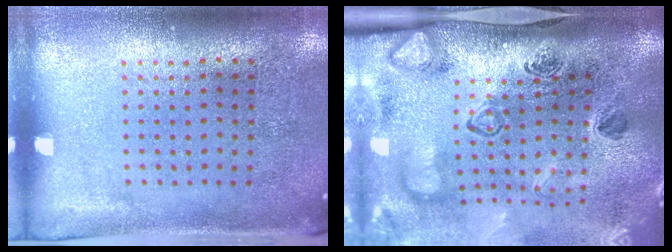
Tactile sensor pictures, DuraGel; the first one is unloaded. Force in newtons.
{"total": 3.6, "press": 2.7, "slide": 2.4}